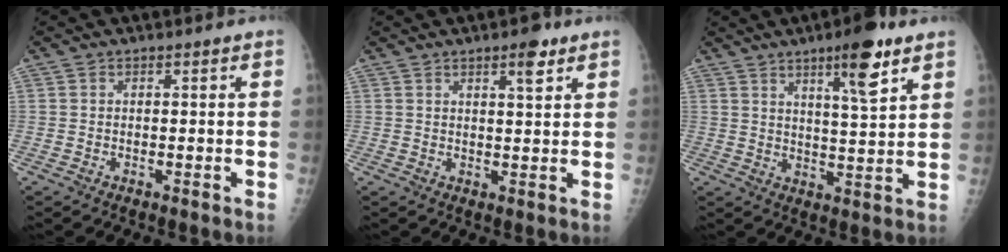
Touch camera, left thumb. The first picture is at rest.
{"total": 4.3, "force": [2.6, 1.2, 3.2], "torque": [-0.039, -0.014, 0.037]}
{"total": 10.2, "force": [5.9, 1.9, 8.0], "torque": [-0.115, -0.033, 0.090]}